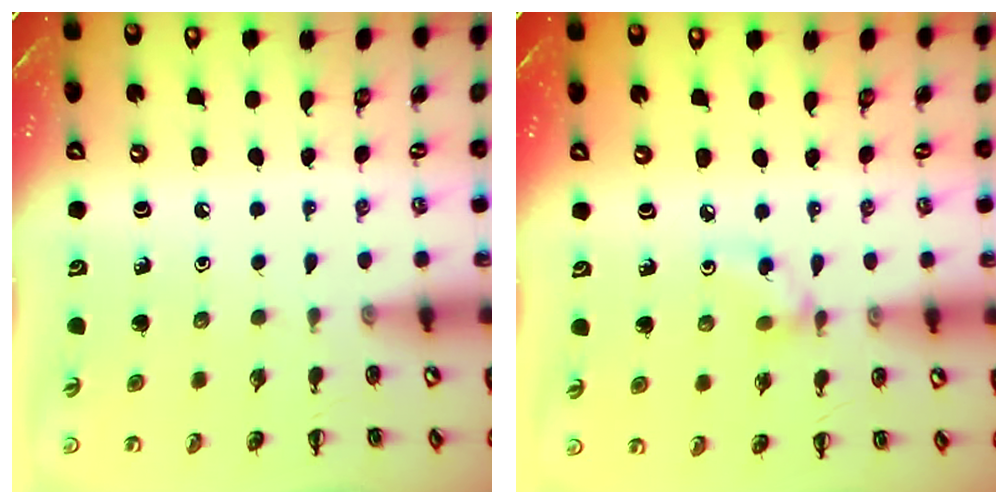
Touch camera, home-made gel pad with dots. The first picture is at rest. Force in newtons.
{"total": 3.7, "press": 3.5, "slide": 1.1}